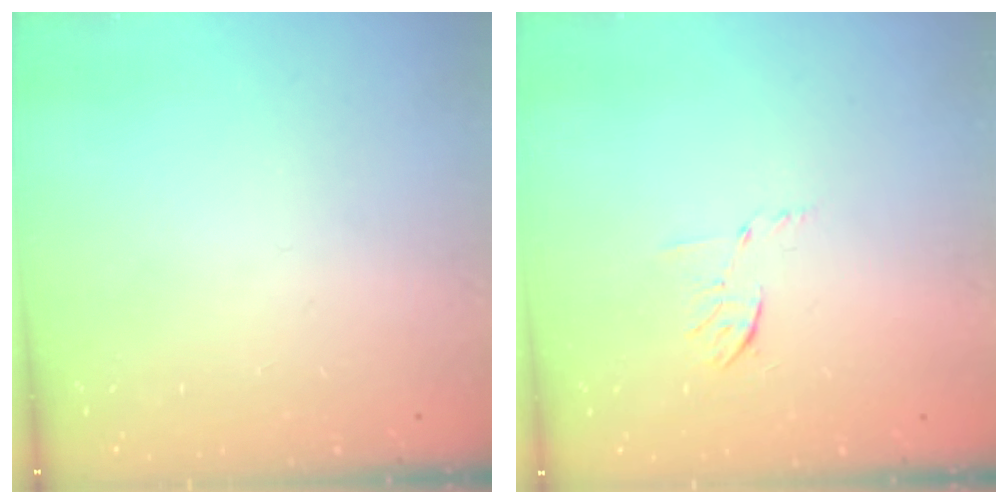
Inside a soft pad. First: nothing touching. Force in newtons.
{"total": 5.7, "press": 5.5, "slide": 1.5}